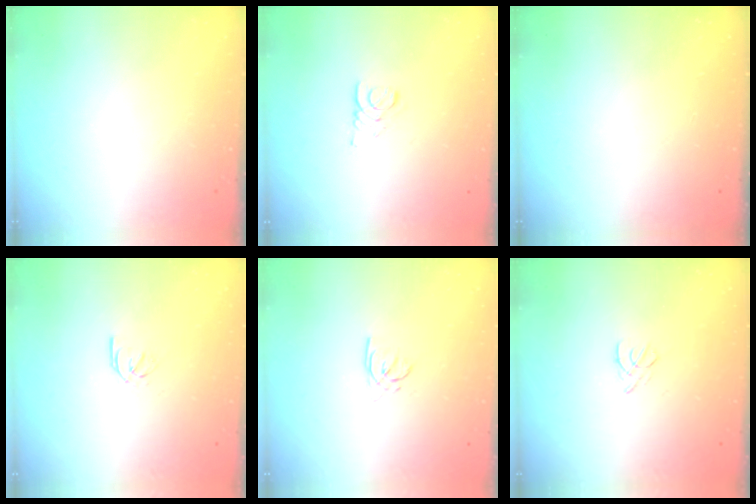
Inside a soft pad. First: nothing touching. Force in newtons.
{"total": 1.9, "press": 1.9, "slide": 0.2}
{"total": 0.0}
{"total": 2.1, "press": 2.0, "slide": 0.5}
{"total": 2.2, "press": 2.2, "slide": 0.2}
{"total": 2.5, "press": 2.4, "slide": 0.6}